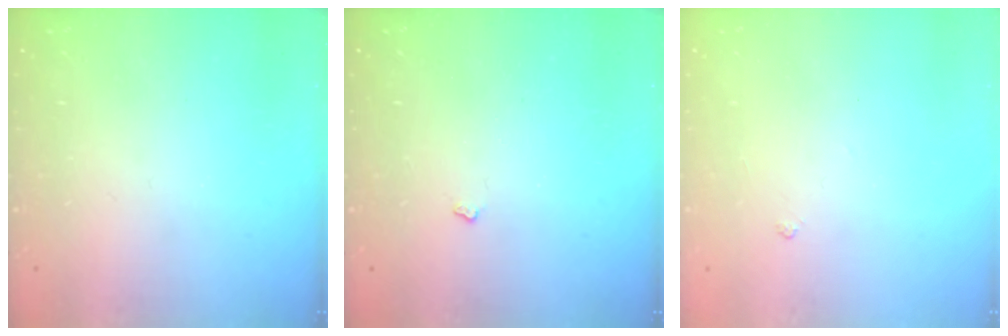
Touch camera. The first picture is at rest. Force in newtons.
{"total": 2.6, "press": 2.6, "slide": 0.4}
{"total": 2.9, "press": 2.8, "slide": 0.6}